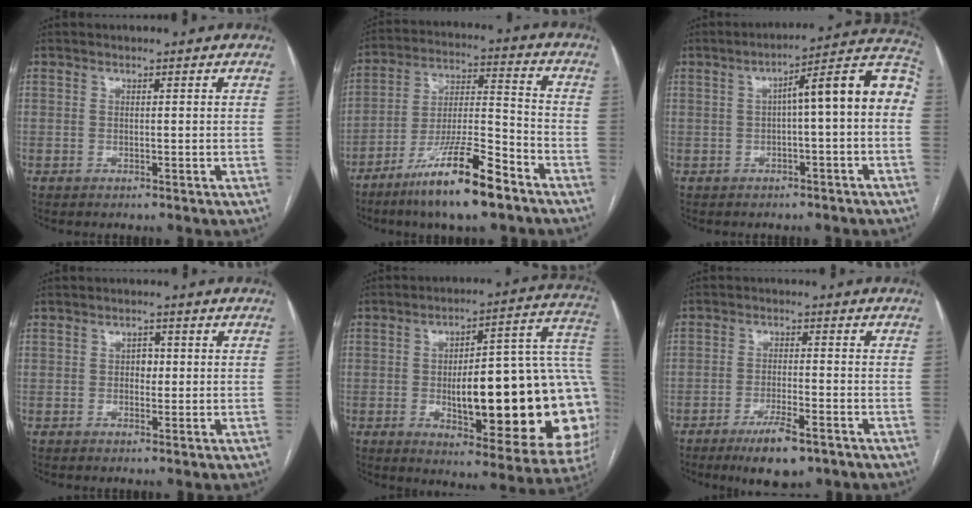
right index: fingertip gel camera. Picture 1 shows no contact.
{"total": 15.2, "force": [-10.0, 1.8, 11.3], "torque": [-0.214, -0.017, -0.179]}
{"total": 11.0, "force": [0.3, 1.3, 11.0], "torque": [-0.149, 0.046, 0.000]}
{"total": 1.8, "force": [0.1, 1.3, 1.3], "torque": [-0.015, 0.004, 0.000]}
{"total": 29.7, "force": [-3.1, 7.6, 28.5], "torque": [-0.293, 0.027, -0.029]}
{"total": 7.3, "force": [-4.7, 1.4, 5.4], "torque": [-0.098, -0.012, -0.073]}